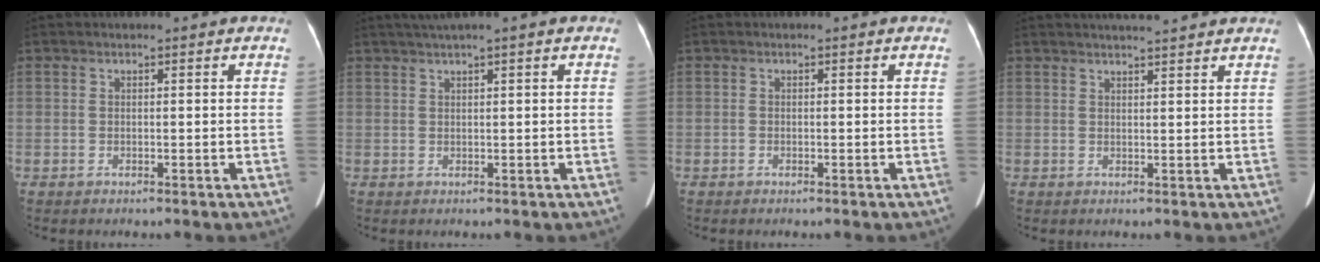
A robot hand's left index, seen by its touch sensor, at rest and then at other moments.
{"total": 3.1, "force": [2.0, -0.5, 2.3], "torque": [-0.041, 0.020, 0.038]}
{"total": 0.0}
{"total": 5.7, "force": [5.2, 0.0, 2.4], "torque": [-0.036, 0.016, 0.061]}